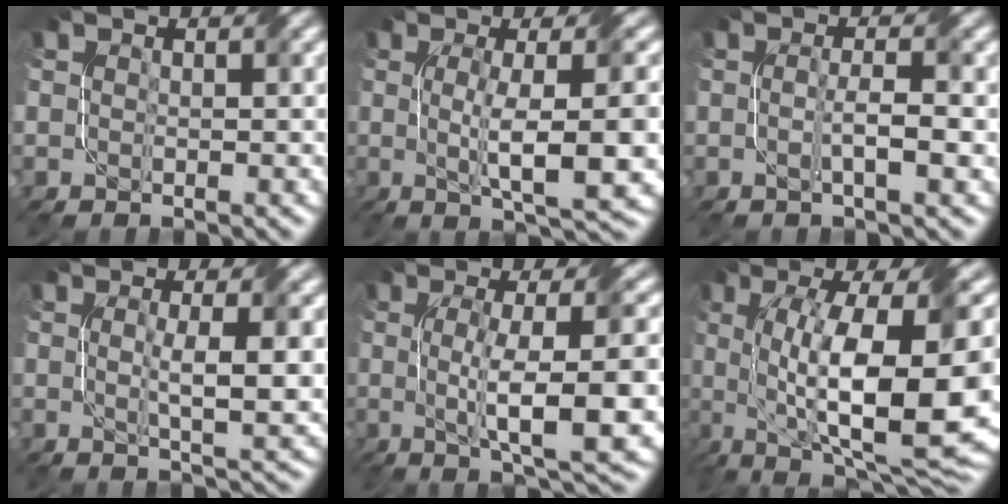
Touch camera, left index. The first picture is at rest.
{"total": 8.3, "force": [-0.4, 1.7, 8.1], "torque": [-0.116, 0.002, -0.005]}
{"total": 2.5, "force": [-0.4, 0.3, 2.4], "torque": [-0.045, 0.002, -0.009]}
{"total": 4.3, "force": [0.3, 0.7, 4.2], "torque": [-0.068, -0.003, 0.007]}
{"total": 9.6, "force": [-0.6, 2.1, 9.4], "torque": [-0.133, 0.000, -0.007]}
{"total": 15.0, "force": [-0.6, 4.5, 14.3], "torque": [-0.220, -0.006, -0.001]}